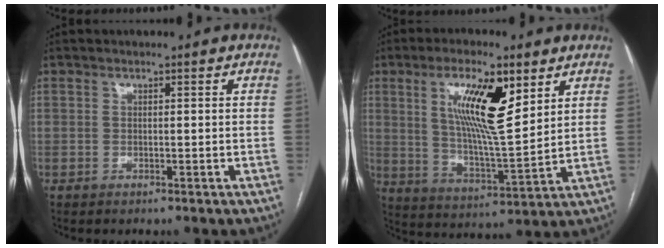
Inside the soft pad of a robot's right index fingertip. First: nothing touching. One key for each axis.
{"total": 12.9, "fx": 5.6, "fy": 2.5, "fz": 11.4, "tx": -0.213, "ty": -0.002, "tz": 0.101}